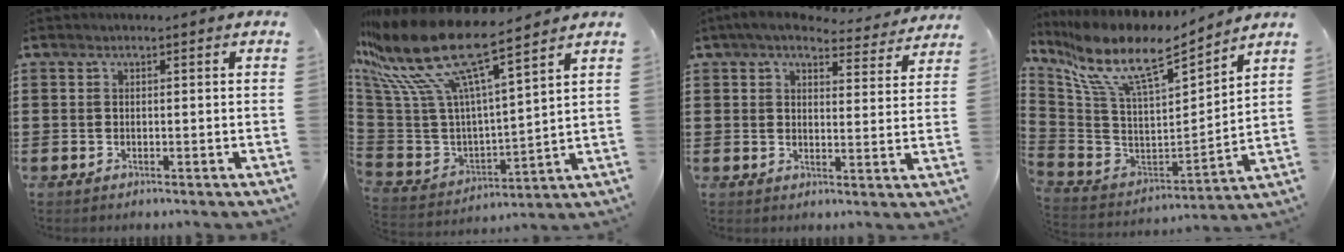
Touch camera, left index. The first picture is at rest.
{"total": 15.2, "force": [9.9, 3.8, 10.9], "torque": [-0.253, -0.066, 0.163]}
{"total": 5.3, "force": [4.8, 1.0, 2.1], "torque": [-0.054, -0.024, 0.081]}
{"total": 12.0, "force": [8.5, 2.8, 7.9], "torque": [-0.186, -0.059, 0.146]}